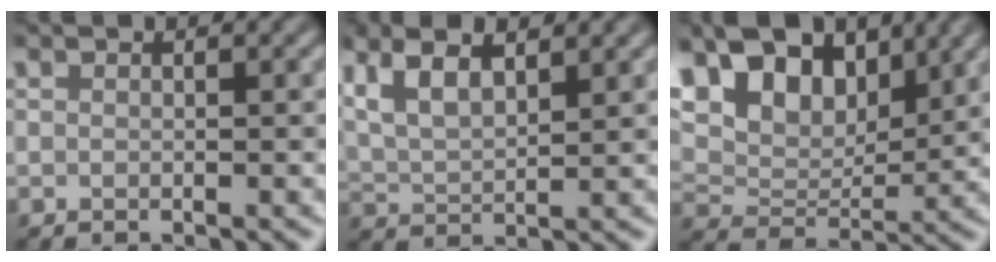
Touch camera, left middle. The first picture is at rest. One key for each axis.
{"total": 5.2, "fx": 3.0, "fy": 1.8, "fz": 3.8, "tx": -0.081, "ty": 0.008, "tz": 0.055}
{"total": 10.2, "fx": 5.8, "fy": 5.8, "fz": 6.1, "tx": -0.122, "ty": 0.020, "tz": 0.083}